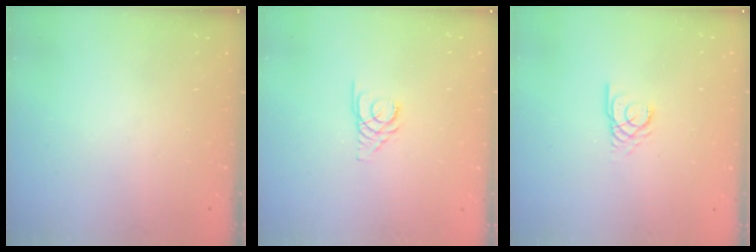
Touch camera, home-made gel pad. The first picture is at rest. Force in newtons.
{"total": 3.2, "press": 3.1, "slide": 0.2}
{"total": 2.7, "press": 2.7, "slide": 0.2}